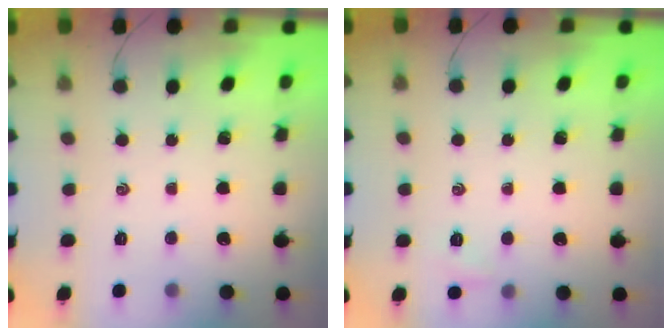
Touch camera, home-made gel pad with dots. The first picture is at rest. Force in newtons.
{"total": 3.5, "press": 3.3, "slide": 1.2}